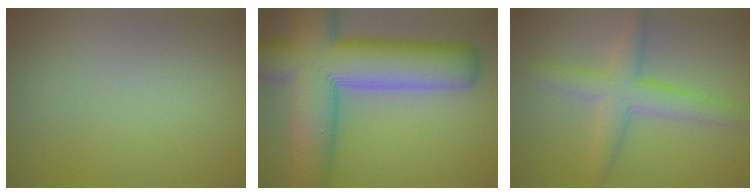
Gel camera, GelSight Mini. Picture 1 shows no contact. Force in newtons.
{"total": 14.6, "press": 14.6, "slide": 0.7}
{"total": 4.4, "press": 4.4, "slide": 0.1}